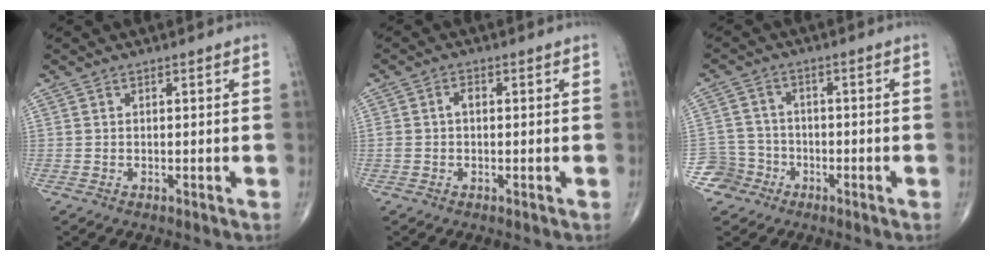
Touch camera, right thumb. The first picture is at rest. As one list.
[{"total": 2.0, "force": [0.0, 1.3, 1.6], "torque": [-0.031, 0.009, -0.001]}, {"total": 5.4, "force": [-3.1, 4.4, -0.5], "torque": [0.042, 0.026, -0.061]}]